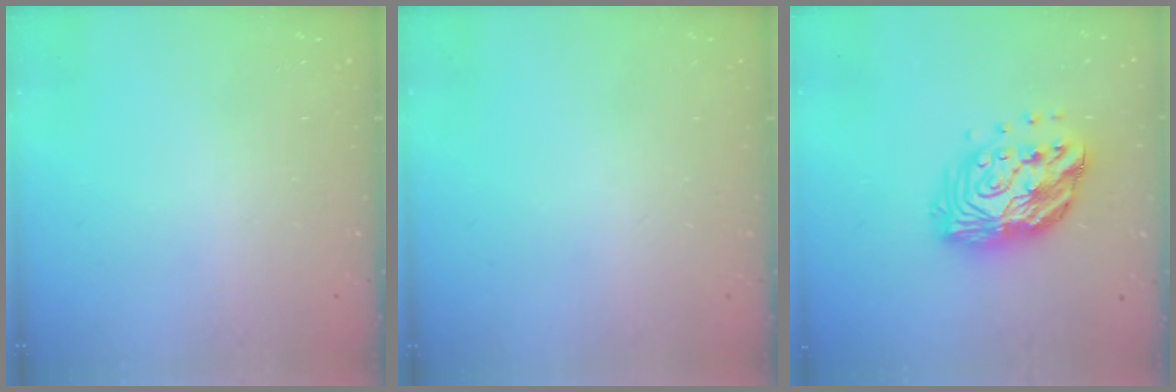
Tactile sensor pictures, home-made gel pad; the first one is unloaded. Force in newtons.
{"total": 0.0}
{"total": 16.6, "press": 16.5, "slide": 1.5}